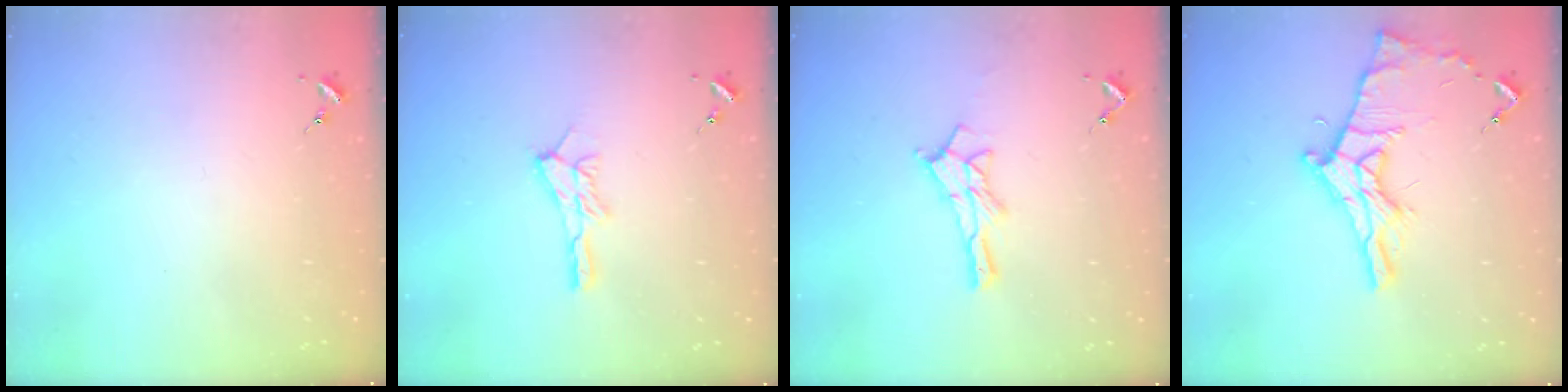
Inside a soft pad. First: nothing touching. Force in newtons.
{"total": 9.7, "press": 9.7, "slide": 0.8}
{"total": 10.1, "press": 10.1, "slide": 0.4}
{"total": 15.2, "press": 15.2, "slide": 0.6}